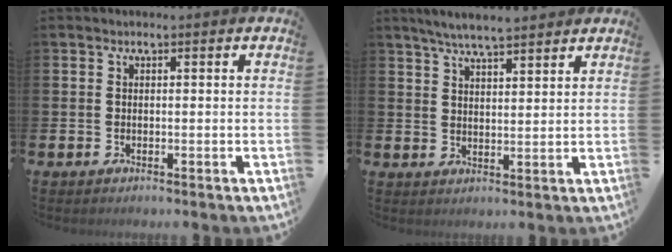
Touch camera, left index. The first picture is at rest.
{"total": 5.4, "force": [5.1, 0.3, 1.7], "torque": [-0.037, -0.018, 0.091]}